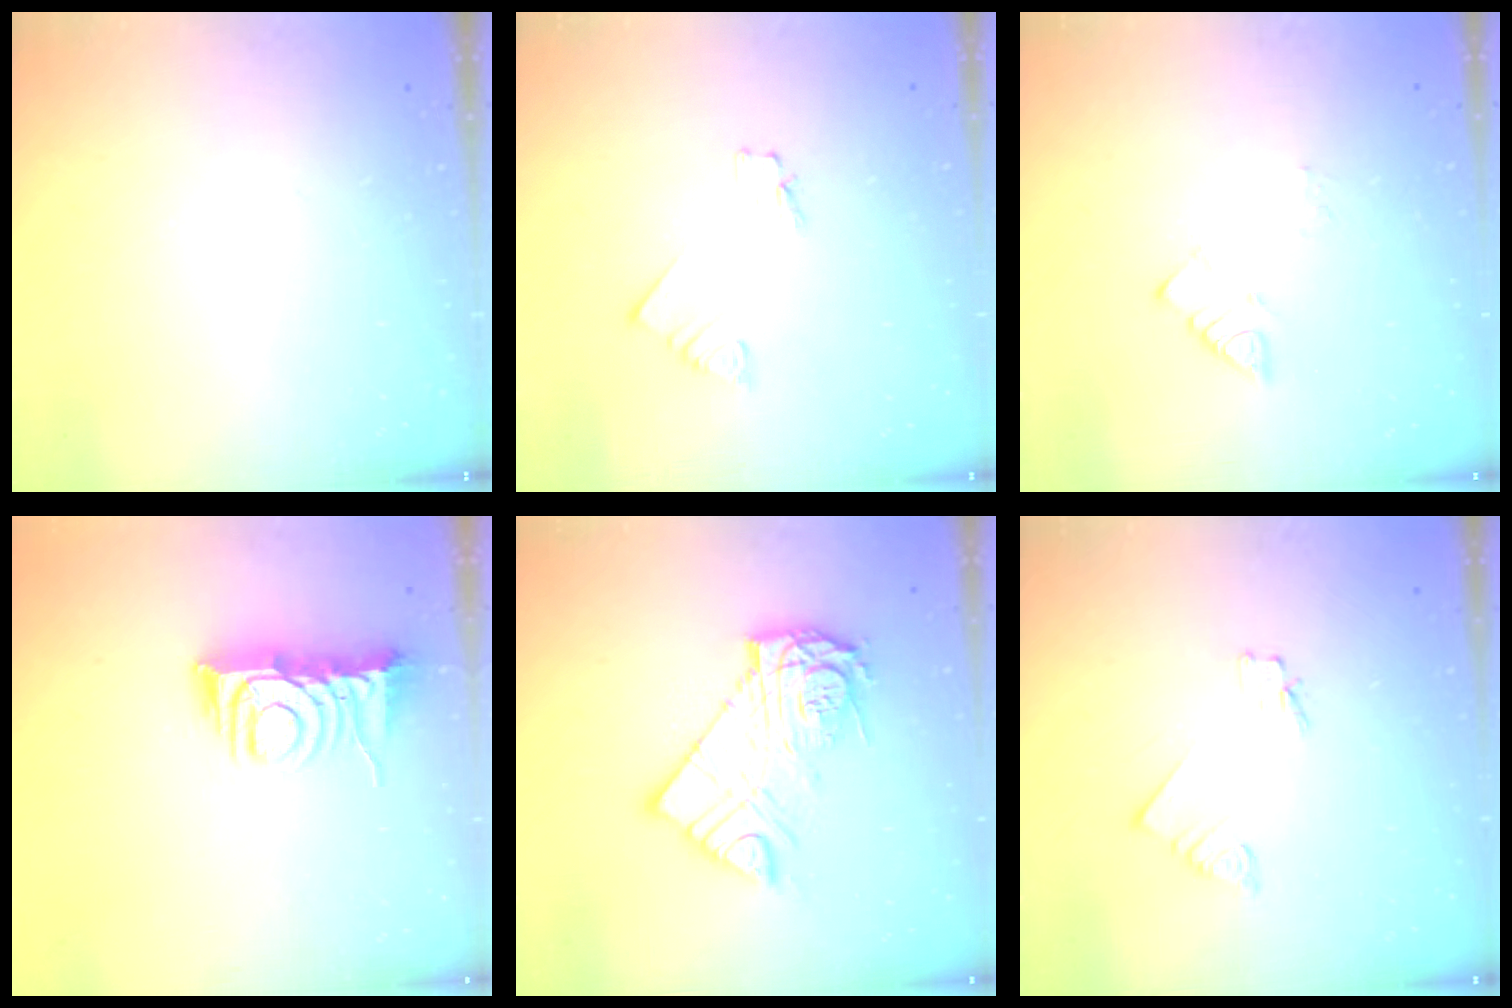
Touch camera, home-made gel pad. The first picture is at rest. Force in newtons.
{"total": 1.2, "press": 1.2, "slide": 0.0}
{"total": 4.1, "press": 4.0, "slide": 0.7}
{"total": 8.8, "press": 8.8, "slide": 0.4}
{"total": 12.9, "press": 12.9, "slide": 1.0}
{"total": 1.8, "press": 1.7, "slide": 0.2}